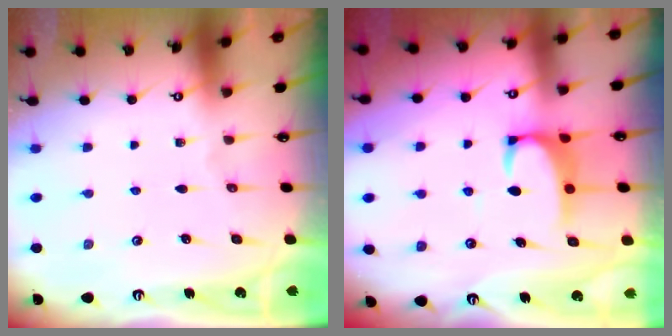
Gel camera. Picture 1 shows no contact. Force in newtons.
{"total": 3.0, "press": 2.9, "slide": 0.8}